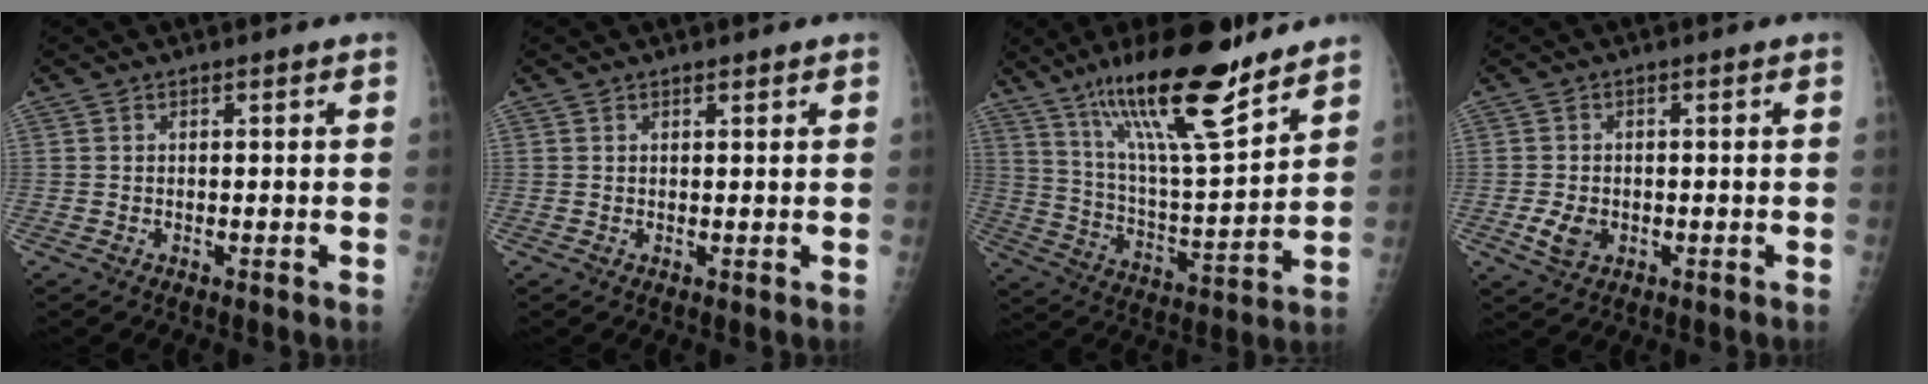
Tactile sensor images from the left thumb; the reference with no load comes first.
{"total": 0.9, "force": [0.8, 0.3, 0.3], "torque": [-0.006, -0.006, 0.012]}
{"total": 22.0, "force": [15.3, 4.5, 15.2], "torque": [-0.240, -0.071, 0.266]}
{"total": 3.8, "force": [-0.8, 2.8, 2.4], "torque": [-0.046, -0.002, -0.011]}